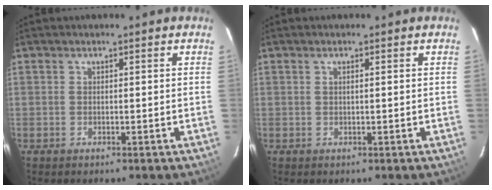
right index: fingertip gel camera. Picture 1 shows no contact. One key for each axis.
{"total": 0.5, "fx": 0.1, "fy": -0.1, "fz": 0.5, "tx": -0.010, "ty": 0.002, "tz": 0.001}